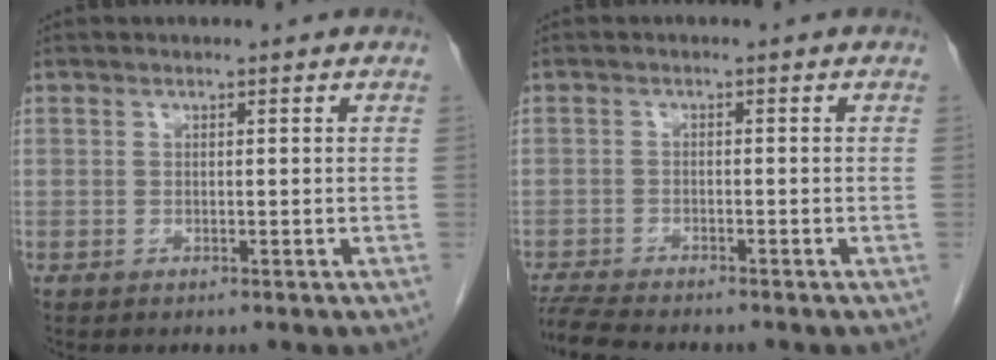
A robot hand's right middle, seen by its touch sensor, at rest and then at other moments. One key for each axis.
{"total": 6.4, "fx": -5.9, "fy": 0.4, "fz": 2.5, "tx": -0.052, "ty": -0.019, "tz": -0.099}